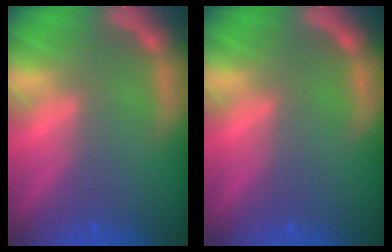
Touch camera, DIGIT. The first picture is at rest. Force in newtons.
{"total": 0.0}